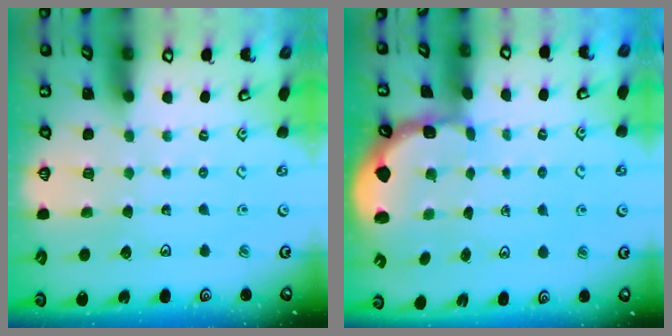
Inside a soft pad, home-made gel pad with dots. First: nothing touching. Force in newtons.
{"total": 1.2, "press": 1.1, "slide": 0.4}